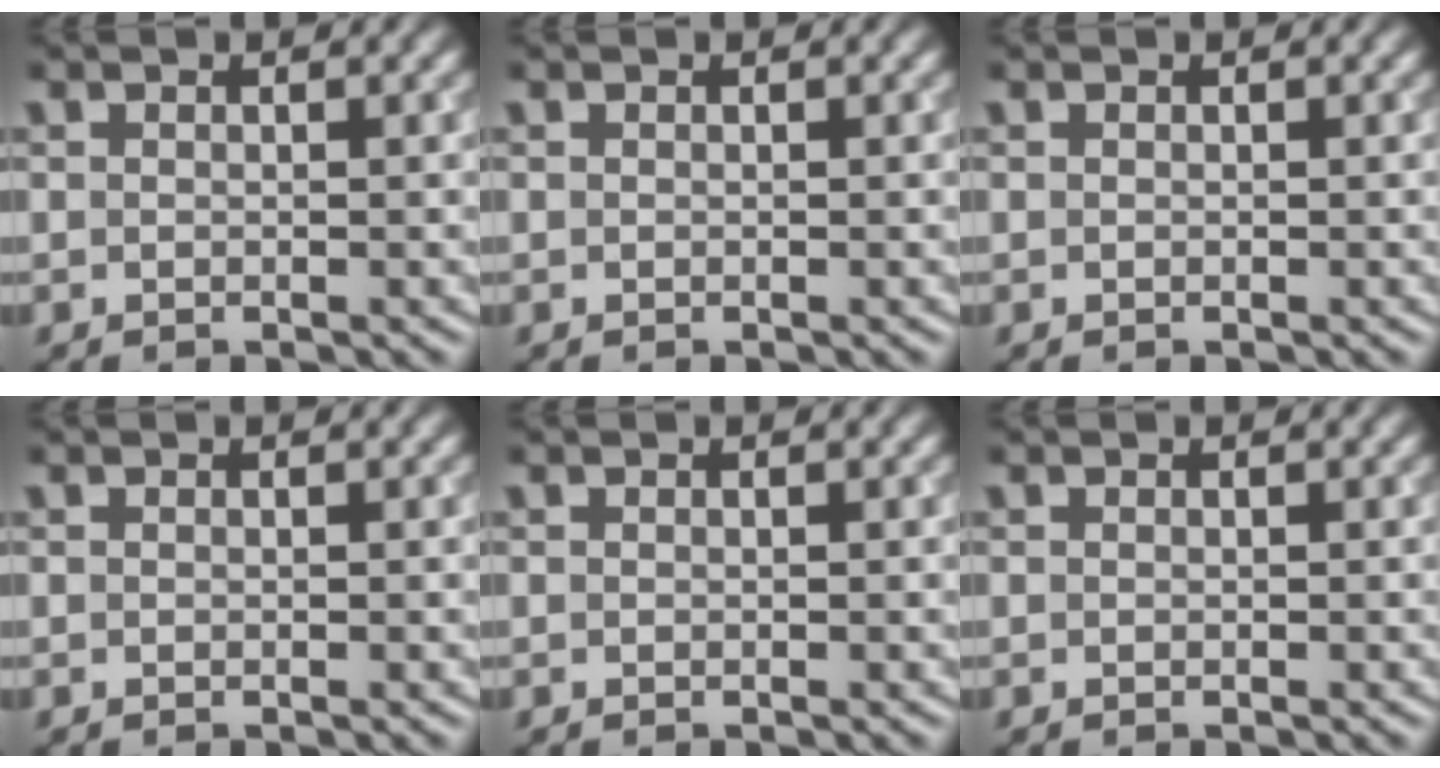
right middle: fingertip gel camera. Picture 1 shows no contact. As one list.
[{"total": 0.0}, {"total": 0.0}, {"total": 0.0}, {"total": 0.0}, {"total": 0.0}]